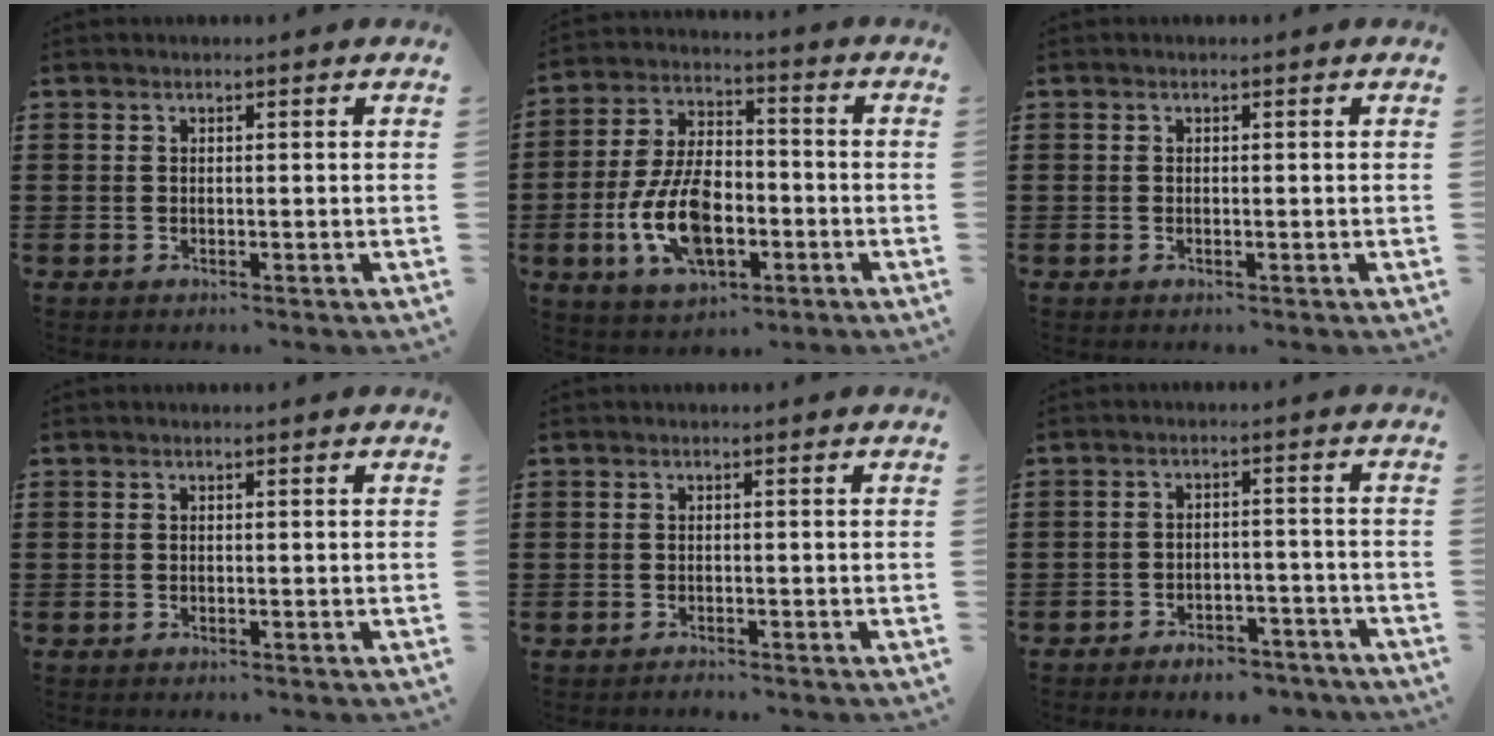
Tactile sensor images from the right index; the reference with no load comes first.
{"total": 11.6, "force": [-3.4, 6.0, 9.3], "torque": [-0.207, -0.001, -0.062]}
{"total": 0.0}
{"total": 0.0}
{"total": 0.5, "force": [-0.5, 0.1, -0.1], "torque": [0.000, 0.001, -0.011]}
{"total": 3.6, "force": [-3.5, 0.7, 0.7], "torque": [-0.013, 0.008, -0.069]}